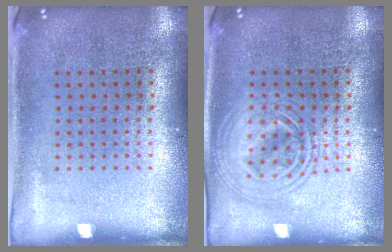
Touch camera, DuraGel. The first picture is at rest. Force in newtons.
{"total": 1.9, "press": 1.9, "slide": 0.3}